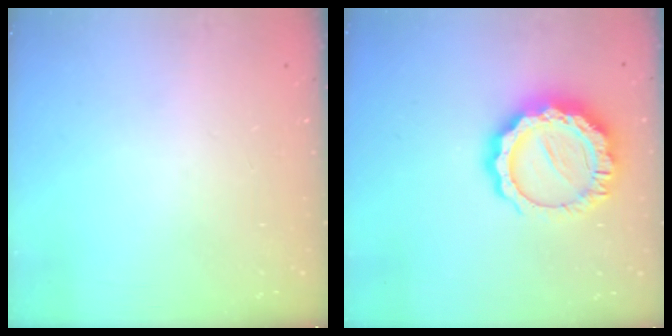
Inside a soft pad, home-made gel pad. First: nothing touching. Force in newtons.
{"total": 15.4, "press": 15.3, "slide": 1.2}